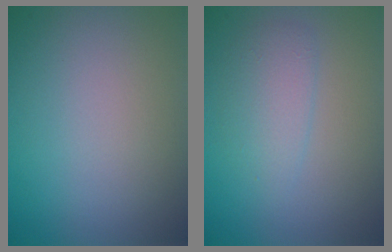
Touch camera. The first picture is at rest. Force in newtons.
{"total": 2.1, "press": 2.1, "slide": 0.2}